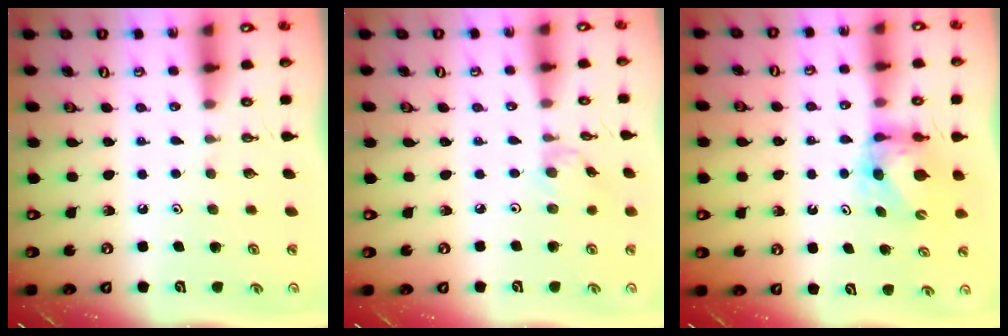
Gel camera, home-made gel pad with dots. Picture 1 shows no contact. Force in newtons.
{"total": 1.5, "press": 1.4, "slide": 0.4}
{"total": 6.4, "press": 6.4, "slide": 0.3}